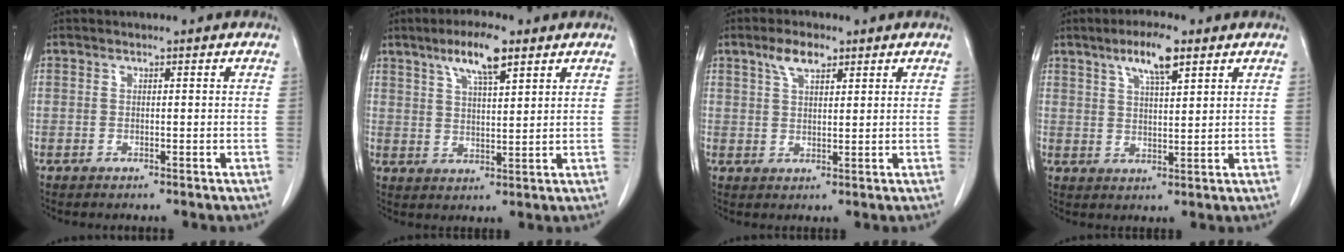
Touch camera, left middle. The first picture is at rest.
{"total": 7.5, "force": [4.7, 1.4, 5.7], "torque": [-0.108, 0.006, 0.083]}
{"total": 4.3, "force": [2.8, 1.7, 2.9], "torque": [-0.060, 0.008, 0.054]}
{"total": 6.7, "force": [4.1, 1.2, 5.1], "torque": [-0.096, 0.004, 0.070]}